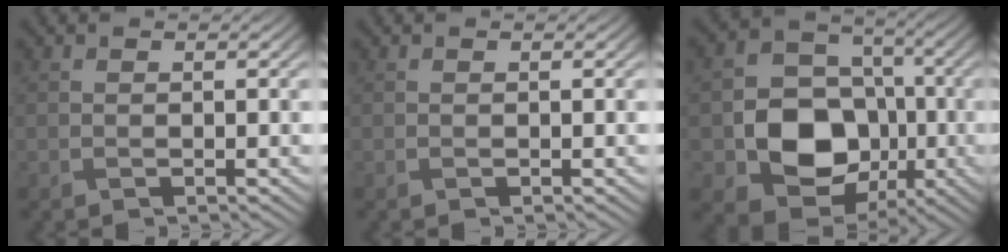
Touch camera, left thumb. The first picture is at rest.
{"total": 0.0}
{"total": 11.8, "force": [-2.9, 9.4, 6.5], "torque": [-0.125, -0.015, -0.064]}